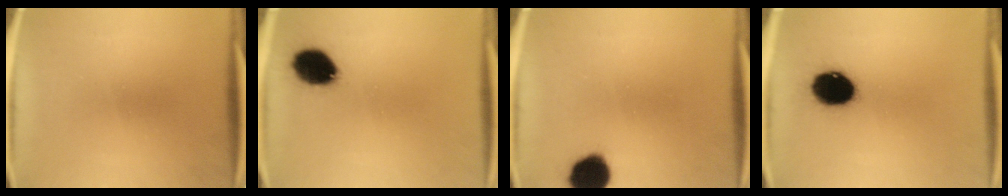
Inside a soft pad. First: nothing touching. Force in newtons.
{"total": 10.9}
{"total": 10.6}
{"total": 13.3}